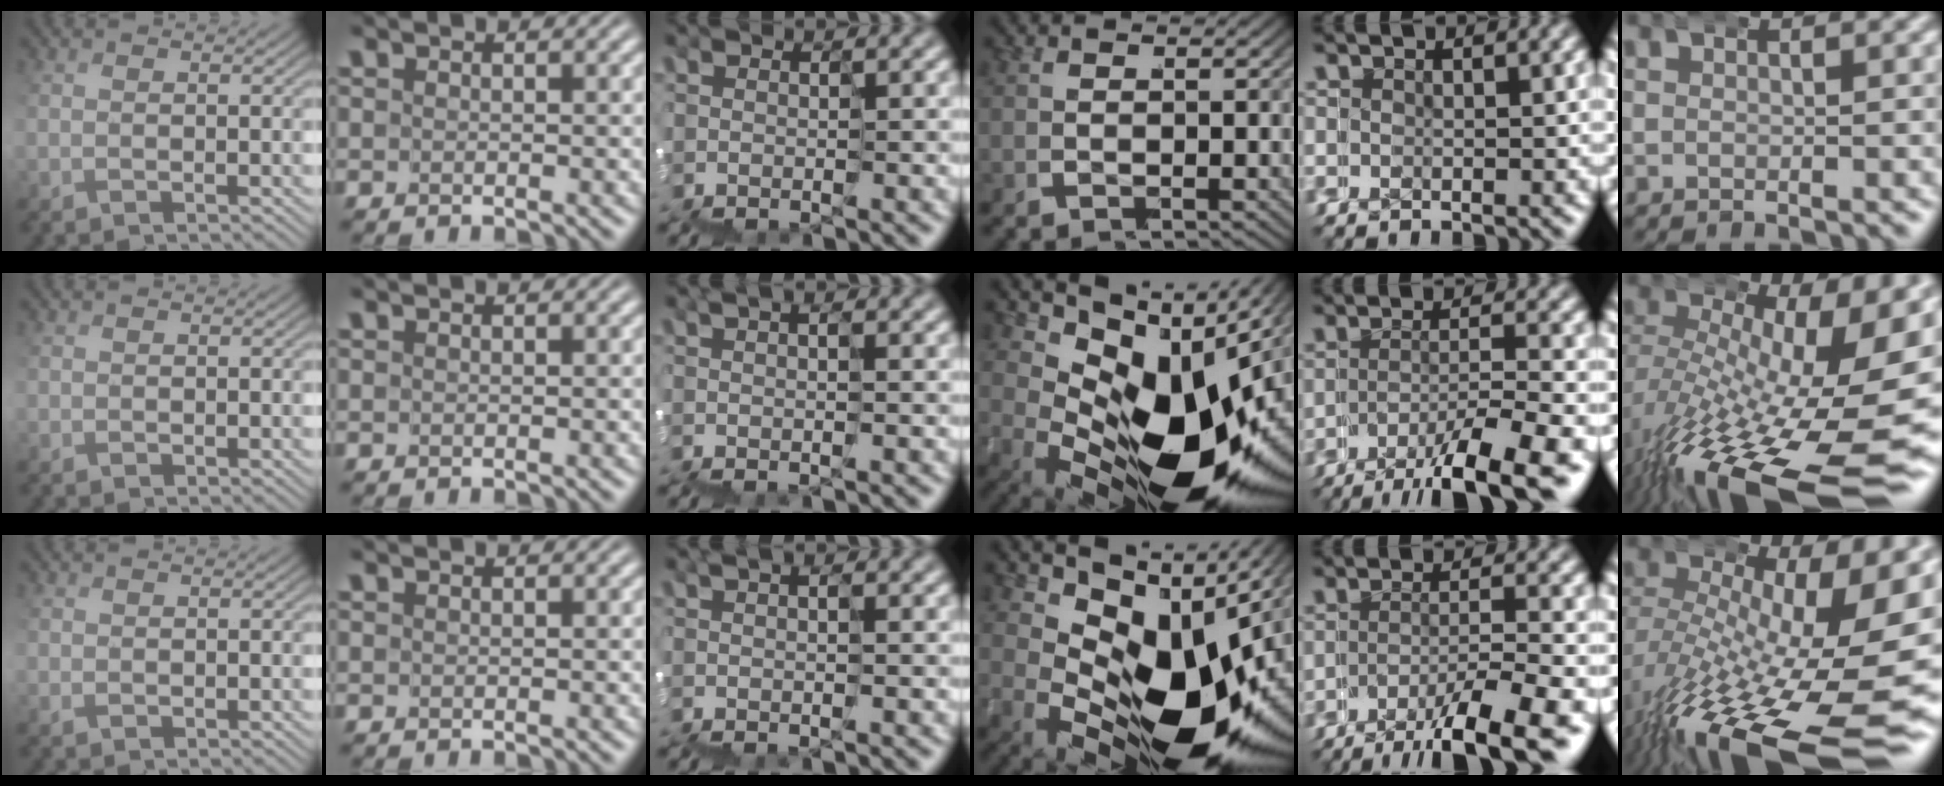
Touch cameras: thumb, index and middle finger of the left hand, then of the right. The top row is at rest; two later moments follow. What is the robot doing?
{"motion": "wrap", "object": "duck tape"}